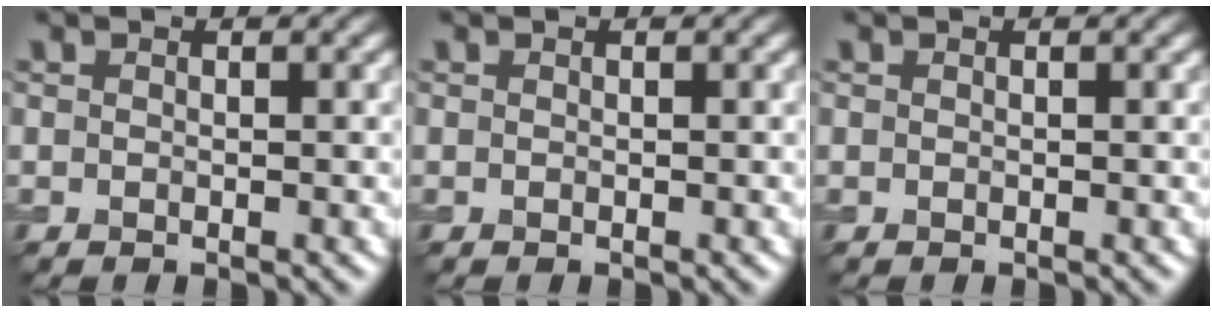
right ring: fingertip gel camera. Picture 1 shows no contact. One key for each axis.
{"total": 0.0}
{"total": 0.0}